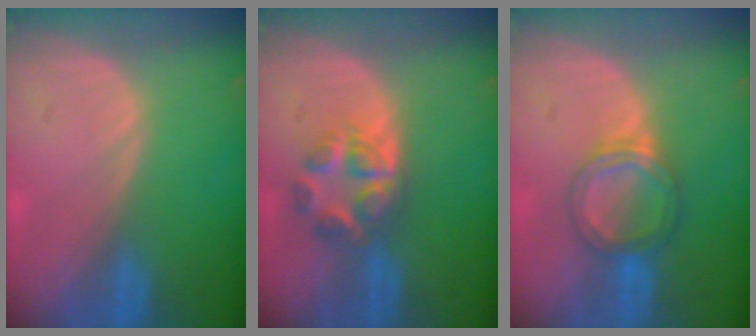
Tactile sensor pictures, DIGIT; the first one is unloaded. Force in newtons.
{"total": 5.9, "press": 5.5, "slide": 2.2}
{"total": 5.4, "press": 5.1, "slide": 1.9}